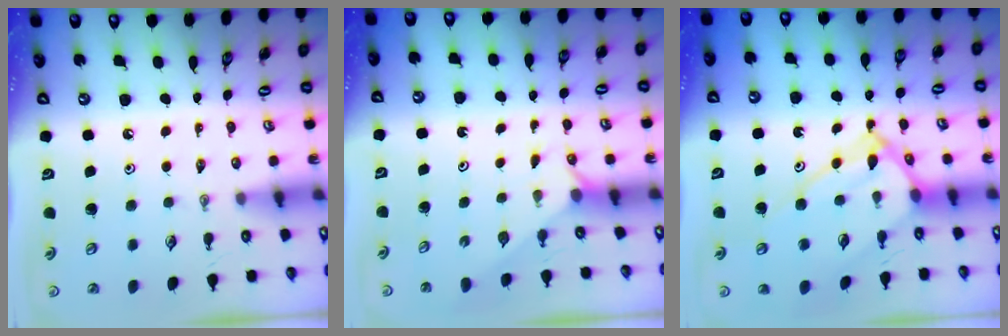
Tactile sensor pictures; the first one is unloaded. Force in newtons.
{"total": 1.2, "press": 1.2, "slide": 0.2}
{"total": 11.8, "press": 11.7, "slide": 1.1}